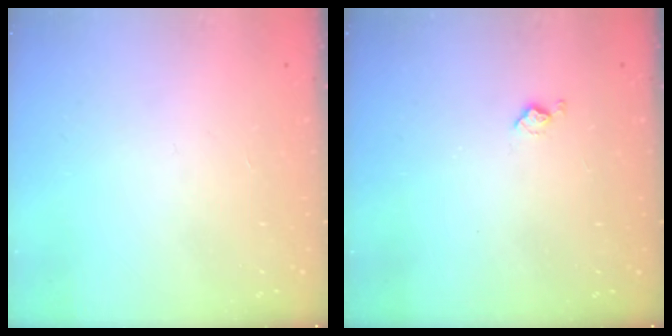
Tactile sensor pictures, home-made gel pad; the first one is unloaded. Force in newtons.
{"total": 5.0, "press": 4.9, "slide": 0.8}